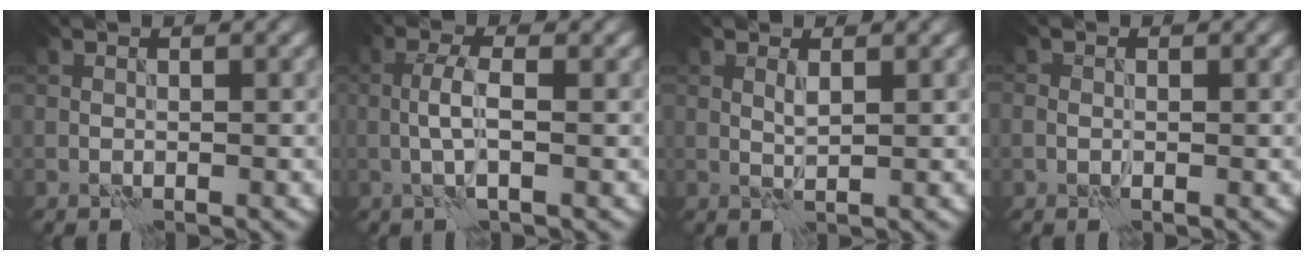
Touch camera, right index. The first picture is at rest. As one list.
[{"total": 2.7, "force": [-0.4, 0.5, 2.6], "torque": [-0.055, 0.007, -0.010]}, {"total": 1.0, "force": [0.5, 0.1, 0.9], "torque": [-0.022, -0.001, 0.009]}, {"total": 1.1, "force": [-0.1, 0.8, 0.7], "torque": [-0.011, 0.000, -0.003]}]